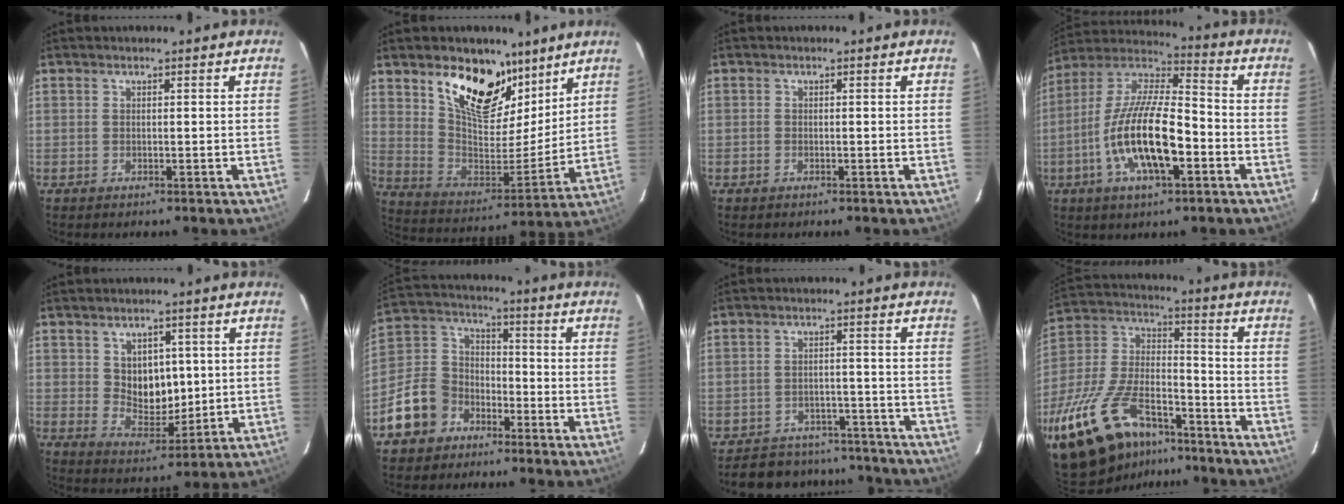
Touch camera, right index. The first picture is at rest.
{"total": 19.0, "force": [12.0, 9.6, 11.3], "torque": [-0.199, -0.005, 0.216]}
{"total": 0.8, "force": [-0.6, 0.5, 0.1], "torque": [-0.003, -0.001, -0.010]}
{"total": 17.7, "force": [-5.9, 6.0, 15.5], "torque": [-0.311, -0.008, -0.113]}
{"total": 8.1, "force": [1.8, 6.2, 4.8], "torque": [-0.079, -0.001, 0.046]}
{"total": 13.3, "force": [-7.5, 10.0, 4.4], "torque": [-0.123, 0.044, -0.121]}
{"total": 14.5, "force": [-12.8, 5.9, 3.3], "torque": [-0.082, 0.033, -0.158]}
{"total": 28.9, "force": [-19.2, 13.3, 17.1], "torque": [-0.376, -0.016, -0.316]}